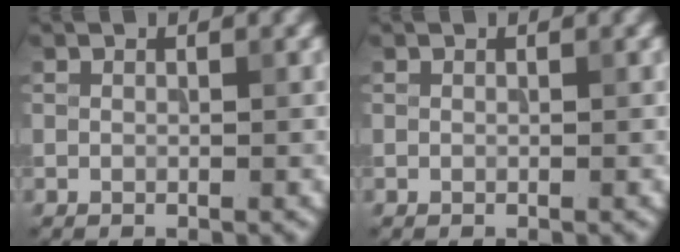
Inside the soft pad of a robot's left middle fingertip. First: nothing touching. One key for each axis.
{"total": 0.0}